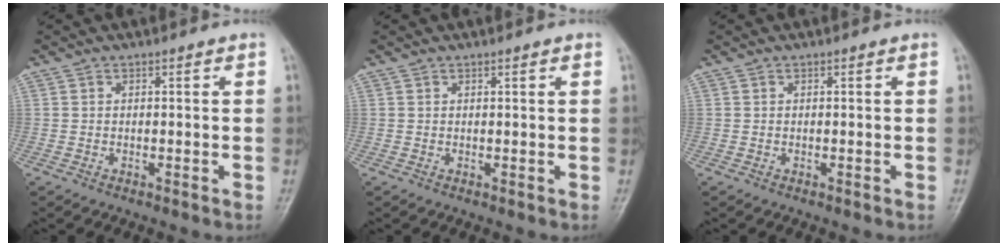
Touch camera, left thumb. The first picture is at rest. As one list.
[{"total": 0.6, "force": [0.4, 0.1, 0.5], "torque": [-0.007, 0.000, 0.004]}, {"total": 0.0}]